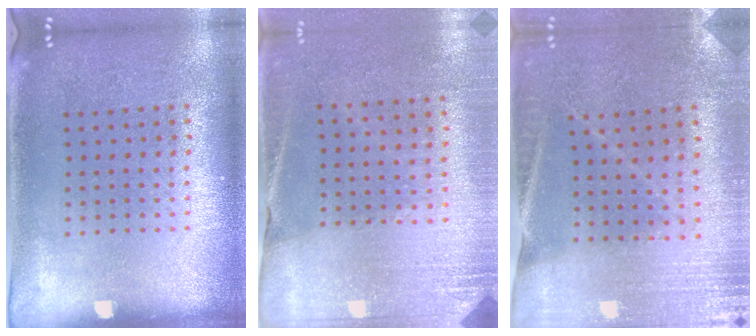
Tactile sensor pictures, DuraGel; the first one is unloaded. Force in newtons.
{"total": 2.6, "press": 2.5, "slide": 0.8}
{"total": 0.9, "press": 0.9, "slide": 0.1}